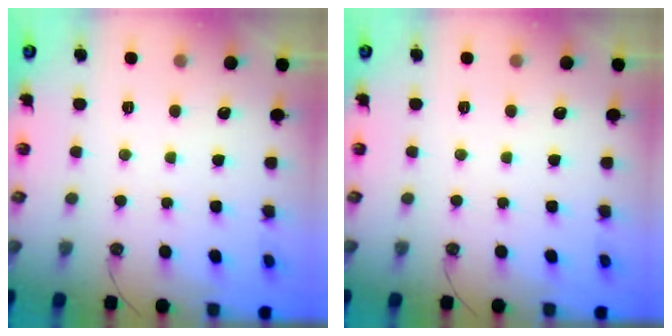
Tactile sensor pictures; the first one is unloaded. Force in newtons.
{"total": 0.0}